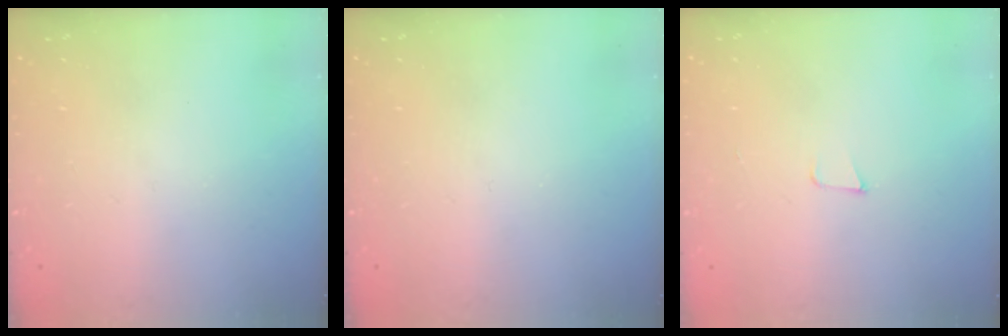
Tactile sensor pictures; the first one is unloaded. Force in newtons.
{"total": 0.0}
{"total": 3.4, "press": 2.1, "slide": 2.7}